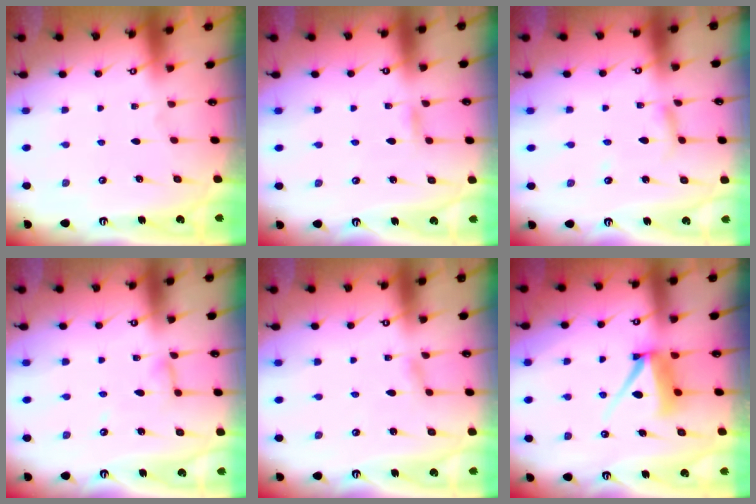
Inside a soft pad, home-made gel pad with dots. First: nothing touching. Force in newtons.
{"total": 2.7, "press": 2.7, "slide": 0.2}
{"total": 4.2, "press": 4.2, "slide": 0.3}
{"total": 4.2, "press": 4.2, "slide": 0.2}
{"total": 2.2, "press": 2.2, "slide": 0.2}
{"total": 7.8, "press": 7.8, "slide": 0.9}